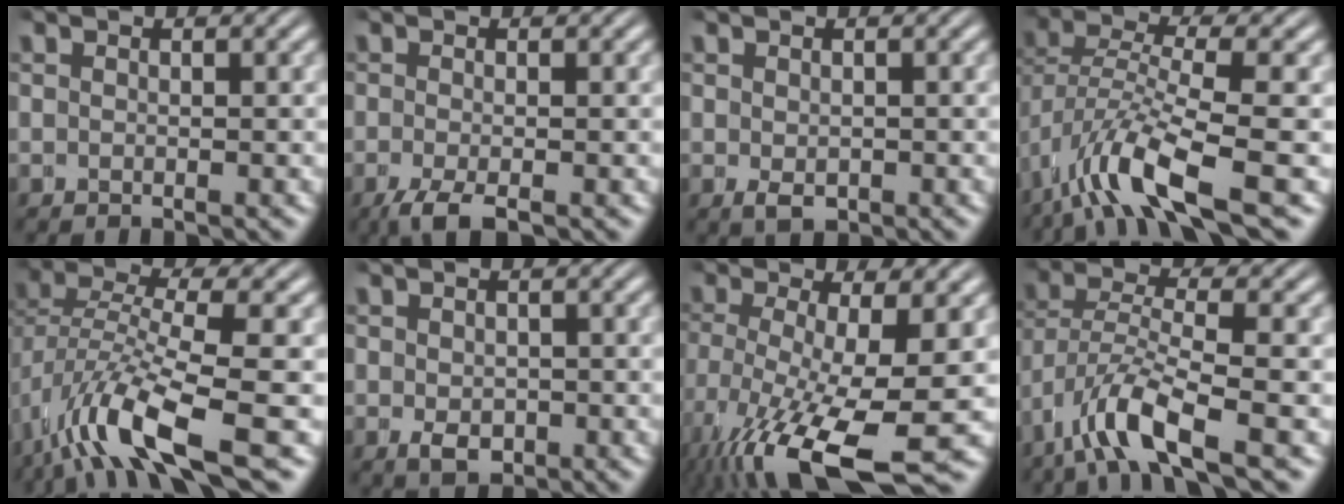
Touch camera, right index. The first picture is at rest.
{"total": 2.9, "force": [-2.0, 1.1, 1.6], "torque": [-0.043, -0.018, -0.023]}
{"total": 1.4, "force": [-0.5, 1.0, 0.9], "torque": [-0.019, -0.023, 0.006]}
{"total": 6.2, "force": [-2.5, 2.5, 5.2], "torque": [-0.128, -0.029, -0.024]}
{"total": 7.0, "force": [-2.9, 2.8, 5.8], "torque": [-0.136, -0.032, -0.029]}
{"total": 1.9, "force": [-0.6, 1.3, 1.1], "torque": [-0.020, -0.024, 0.004]}
{"total": 8.8, "force": [-4.0, 3.6, 6.9], "torque": [-0.153, -0.061, -0.031]}
{"total": 4.7, "force": [-1.6, 2.0, 3.9], "torque": [-0.102, -0.025, -0.012]}